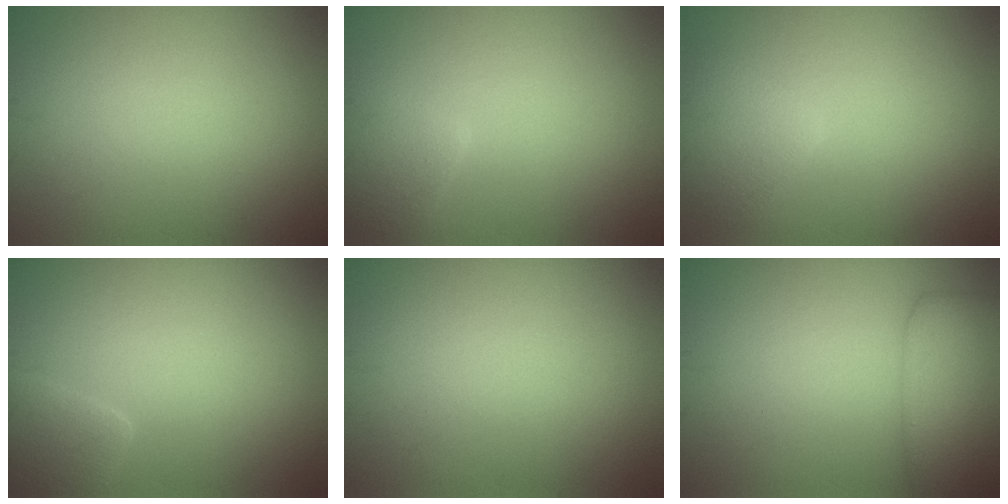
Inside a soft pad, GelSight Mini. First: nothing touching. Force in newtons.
{"total": 2.6, "press": 2.6, "slide": 0.2}
{"total": 2.5, "press": 2.5, "slide": 0.2}
{"total": 2.5, "press": 2.5, "slide": 0.3}
{"total": 0.0}
{"total": 4.7, "press": 4.7, "slide": 0.2}